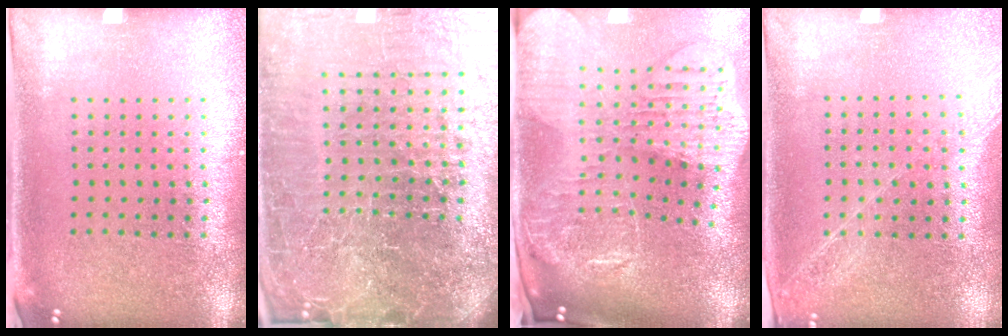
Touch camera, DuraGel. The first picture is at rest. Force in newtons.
{"total": 7.8, "press": 6.7, "slide": 3.9}
{"total": 4.1, "press": 3.1, "slide": 2.6}
{"total": 1.3, "press": 1.3, "slide": 0.4}